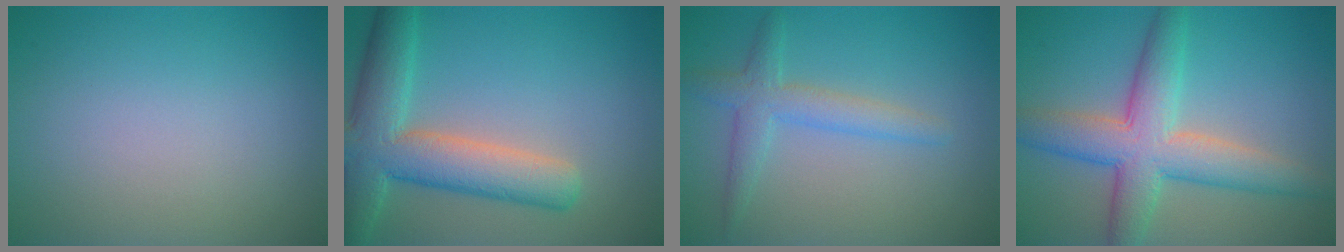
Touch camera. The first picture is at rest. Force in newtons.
{"total": 7.8, "press": 7.8, "slide": 0.5}
{"total": 3.0, "press": 3.0, "slide": 0.0}
{"total": 7.2, "press": 7.2, "slide": 0.4}